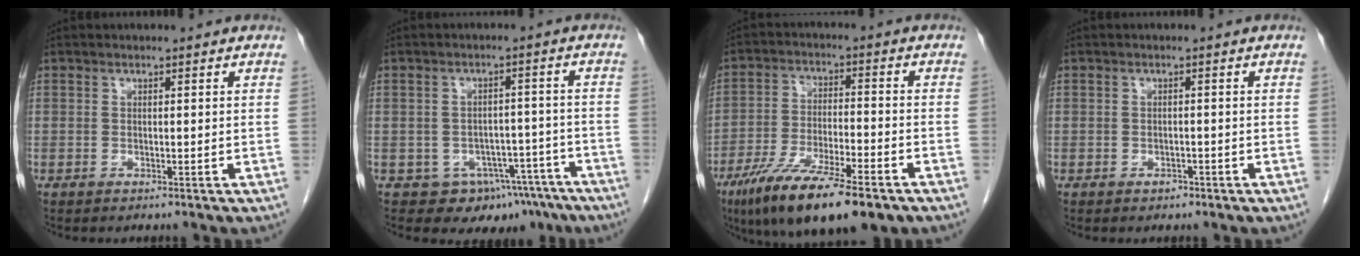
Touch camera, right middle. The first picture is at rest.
{"total": 8.9, "force": [-6.4, 5.8, 2.1], "torque": [-0.007, 0.028, -0.079]}
{"total": 15.5, "force": [-10.3, 2.6, 11.3], "torque": [-0.194, -0.033, -0.176]}
{"total": 0.8, "force": [-0.7, 0.3, 0.3], "torque": [-0.006, 0.001, -0.009]}